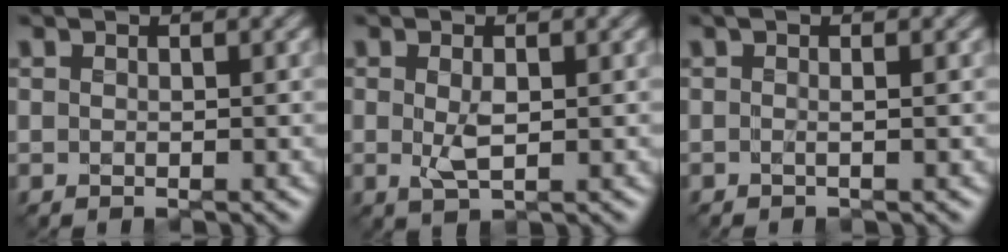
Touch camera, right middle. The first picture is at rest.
{"total": 2.0, "force": [-0.4, 0.8, 1.8], "torque": [-0.040, -0.002, -0.006]}
{"total": 0.8, "force": [0.2, 0.0, 0.8], "torque": [-0.005, 0.001, -0.001]}